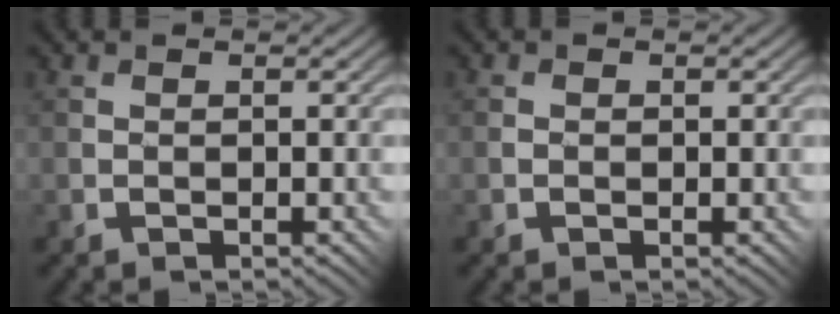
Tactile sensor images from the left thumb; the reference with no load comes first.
{"total": 0.7, "force": [-0.1, 0.6, 0.1], "torque": [0.006, 0.001, -0.004]}